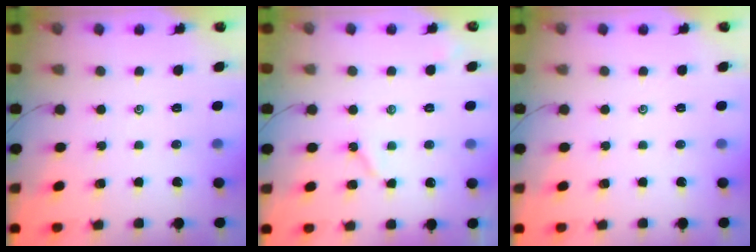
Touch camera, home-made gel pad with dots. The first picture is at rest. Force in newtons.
{"total": 2.9, "press": 2.9, "slide": 0.4}
{"total": 0.0}